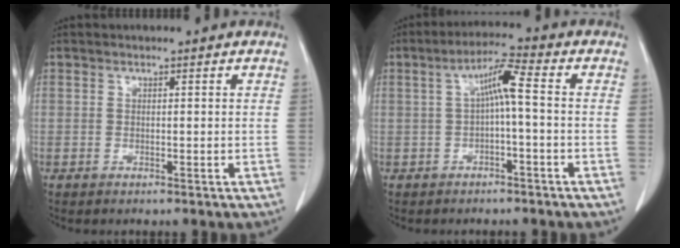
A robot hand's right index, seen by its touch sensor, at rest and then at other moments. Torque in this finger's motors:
{"motor_torque": [0.75, -0.08, 0.32, 0.11]}